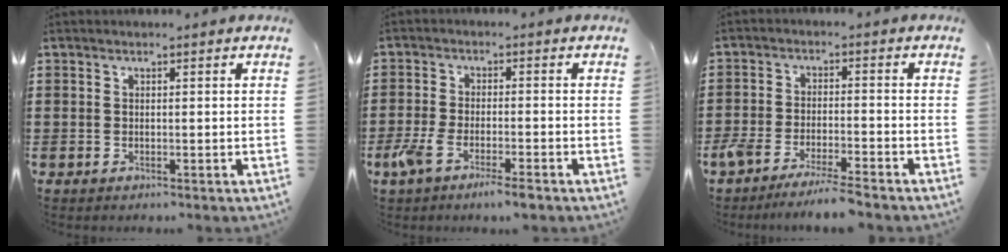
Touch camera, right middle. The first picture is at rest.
{"total": 5.2, "force": [-3.4, 0.8, 3.9], "torque": [-0.088, -0.011, -0.065]}
{"total": 5.0, "force": [-4.5, -0.1, 2.2], "torque": [-0.050, -0.013, -0.089]}